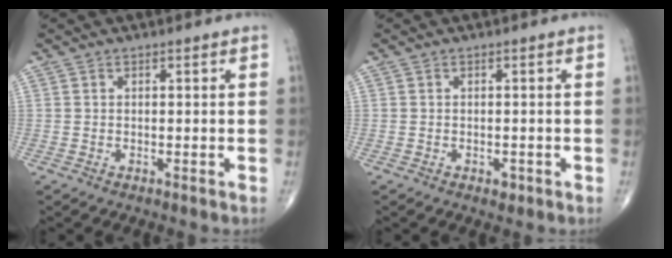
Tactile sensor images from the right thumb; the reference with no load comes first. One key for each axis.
{"total": 1.2, "fx": -0.6, "fy": 0.7, "fz": 0.7, "tx": -0.005, "ty": 0.001, "tz": -0.008}